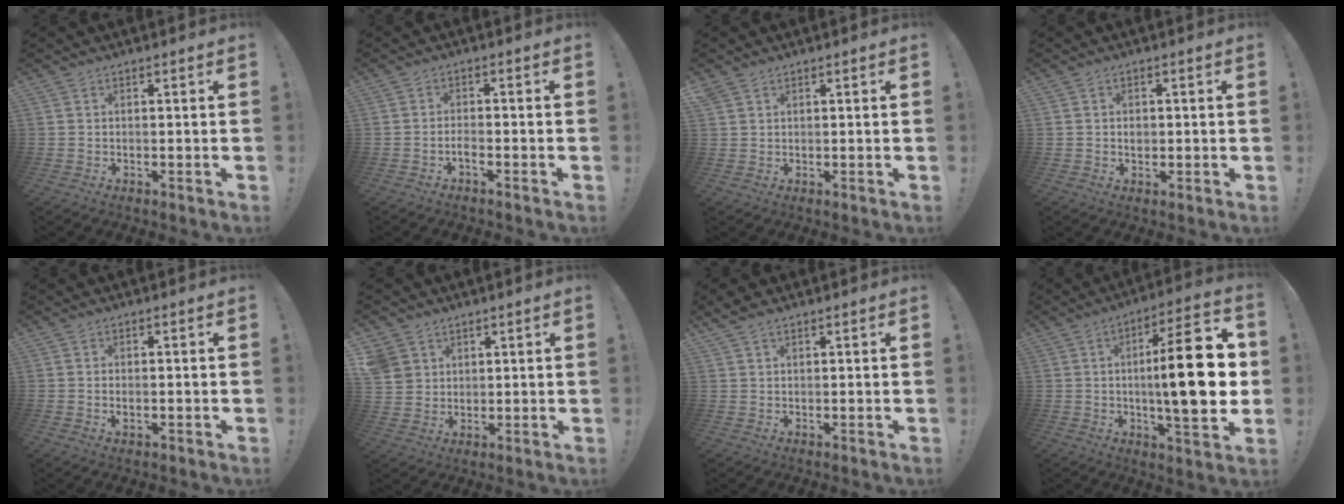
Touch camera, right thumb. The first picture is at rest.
{"total": 2.3, "force": [-1.6, 0.3, 1.6], "torque": [-0.026, 0.000, -0.028]}
{"total": 1.7, "force": [1.4, 1.0, 0.4], "torque": [0.000, -0.003, 0.025]}
{"total": 2.0, "force": [-0.2, 1.7, 1.0], "torque": [-0.003, -0.001, -0.008]}
{"total": 1.0, "force": [-0.1, 0.5, 0.9], "torque": [-0.008, -0.002, -0.003]}
{"total": 6.1, "force": [3.4, 4.9, 0.9], "torque": [-0.014, -0.022, 0.070]}
{"total": 2.2, "force": [1.7, 1.0, 1.2], "torque": [-0.017, -0.006, 0.030]}
{"total": 23.2, "force": [0.8, 5.8, 22.5], "torque": [-0.343, -0.008, 0.007]}